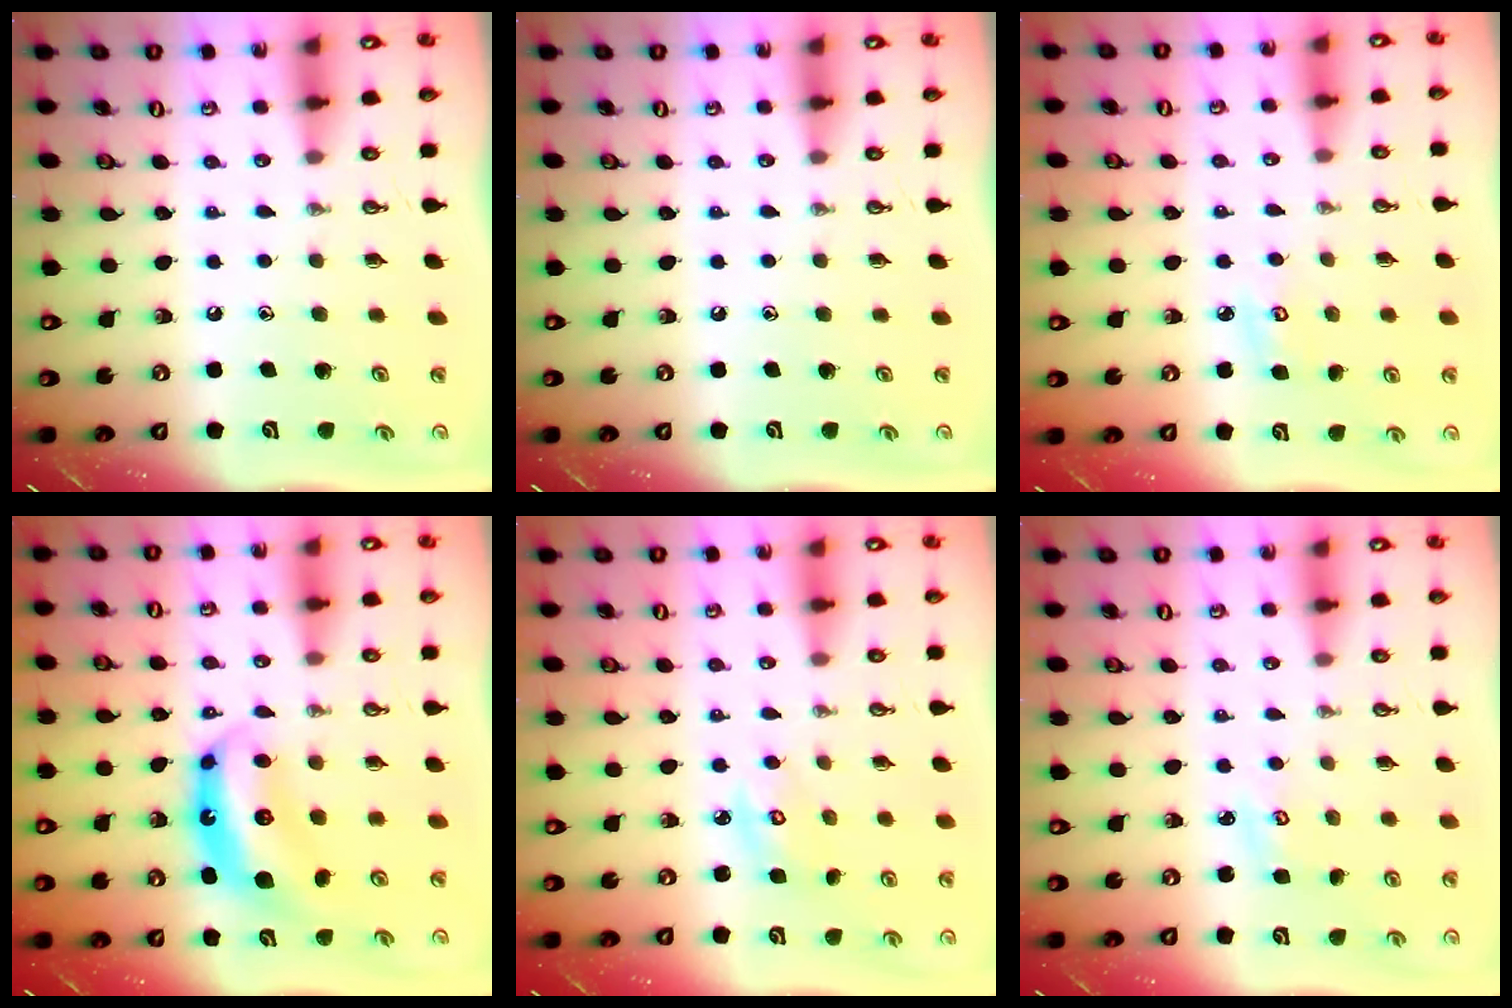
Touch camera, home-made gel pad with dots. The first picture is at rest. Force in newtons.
{"total": 0.0}
{"total": 4.2, "press": 4.2, "slide": 0.3}
{"total": 7.5, "press": 7.5, "slide": 0.7}
{"total": 3.2, "press": 3.2, "slide": 0.2}
{"total": 3.2, "press": 3.2, "slide": 0.3}